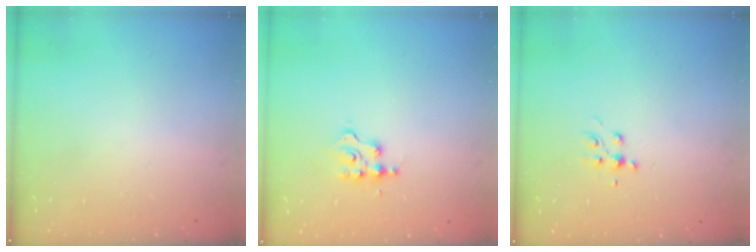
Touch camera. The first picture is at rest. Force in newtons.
{"total": 2.9, "press": 2.9, "slide": 0.2}
{"total": 4.6, "press": 4.4, "slide": 1.3}